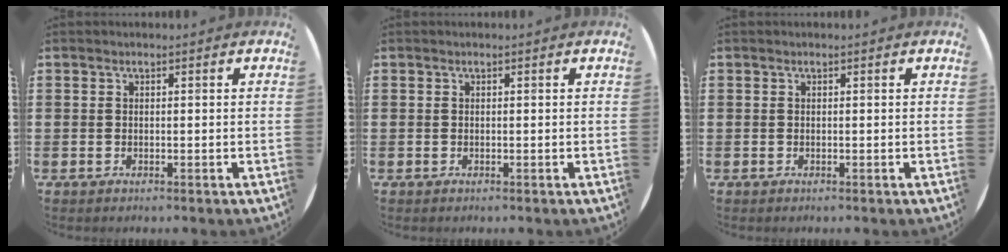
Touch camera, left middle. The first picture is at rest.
{"total": 0.0}
{"total": 0.0}